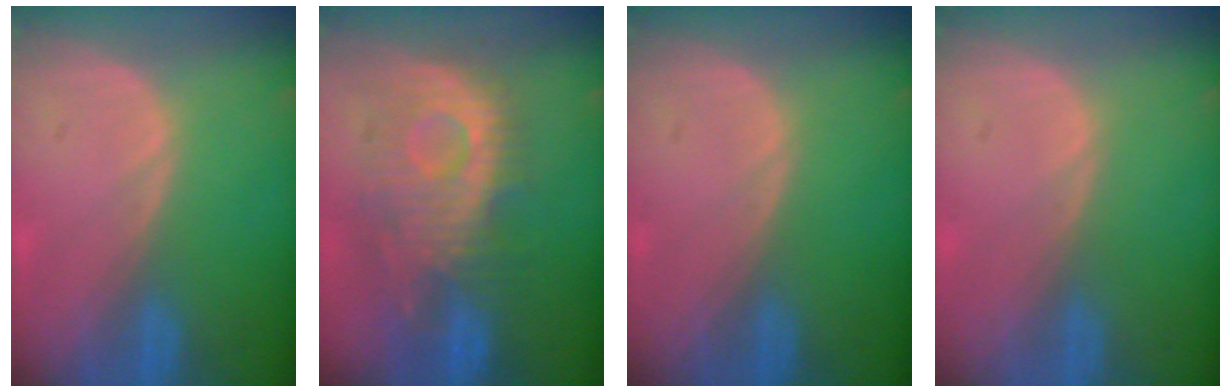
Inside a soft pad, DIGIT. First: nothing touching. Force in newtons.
{"total": 10.4, "press": 9.8, "slide": 3.3}
{"total": 0.0}
{"total": 0.0}